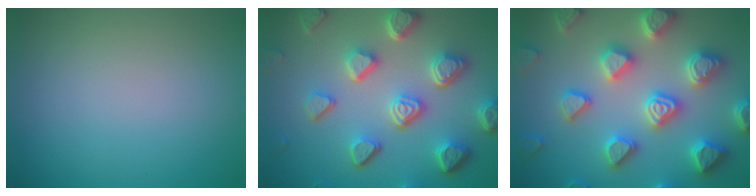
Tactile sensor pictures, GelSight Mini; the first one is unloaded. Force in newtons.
{"total": 7.5, "press": 5.6, "slide": 5.0}
{"total": 7.3, "press": 7.1, "slide": 1.7}